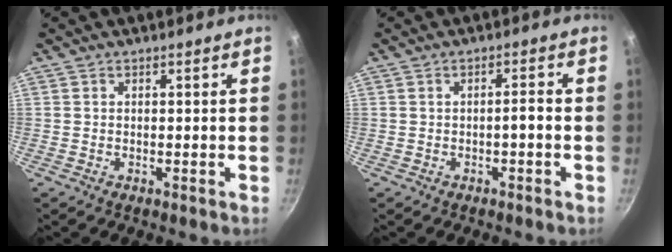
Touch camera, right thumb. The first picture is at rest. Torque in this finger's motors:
{"motor_torque": [0.25, 0.44, 0.68, 0.10, 0.03]}